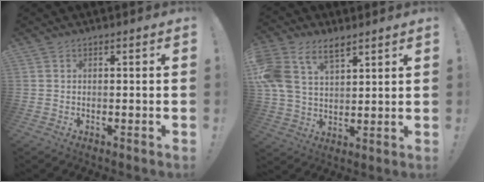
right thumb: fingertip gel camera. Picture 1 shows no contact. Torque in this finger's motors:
{"motor_torque": [0.29, 0.54, 0.66, 0.15, 0.18]}